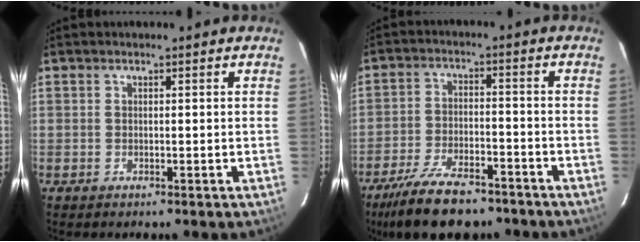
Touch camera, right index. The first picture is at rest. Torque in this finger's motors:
{"motor_torque": [1.15, -1.00, 0.54, 0.13]}